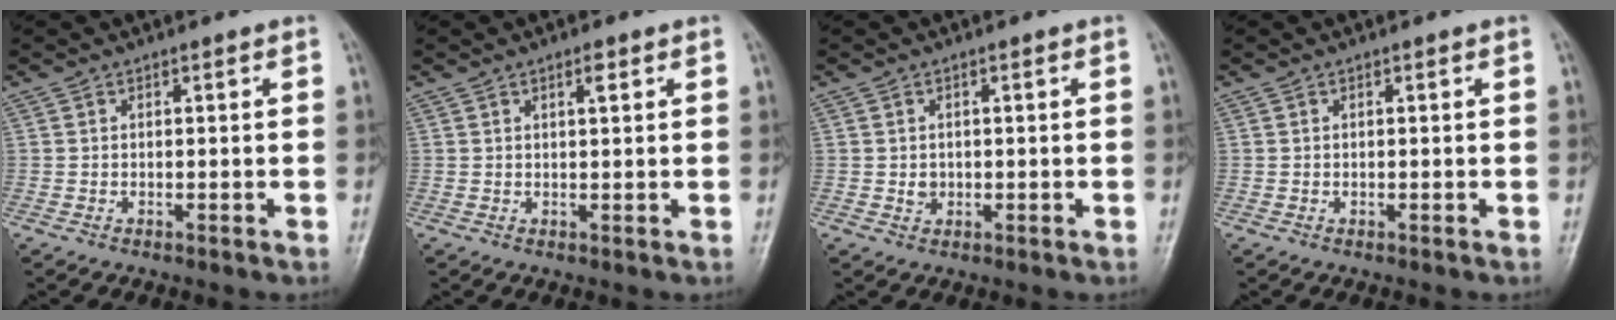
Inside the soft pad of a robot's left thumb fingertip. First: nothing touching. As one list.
[{"total": 1.8, "force": [1.0, 0.6, 1.4], "torque": [-0.020, -0.003, 0.014]}, {"total": 1.7, "force": [0.1, 1.6, 0.8], "torque": [-0.005, 0.000, 0.006]}, {"total": 0.0}]